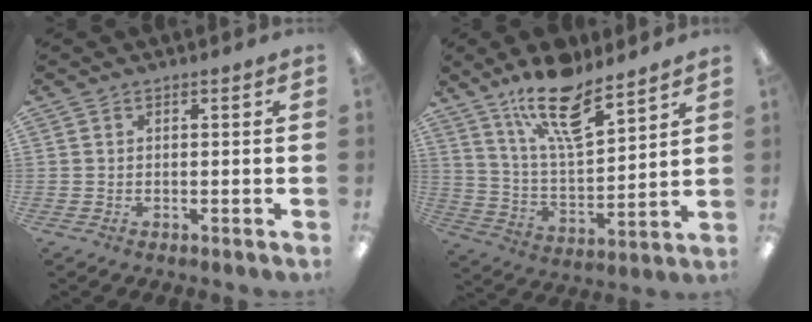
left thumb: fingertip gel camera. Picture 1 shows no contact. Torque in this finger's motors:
{"motor_torque": [0.29, 0.30, 1.53, -1.24, 0.32]}